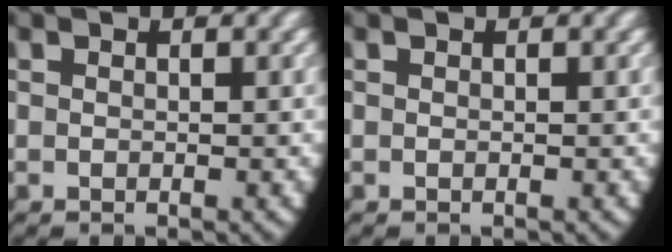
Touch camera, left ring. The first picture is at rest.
{"total": 0.0}